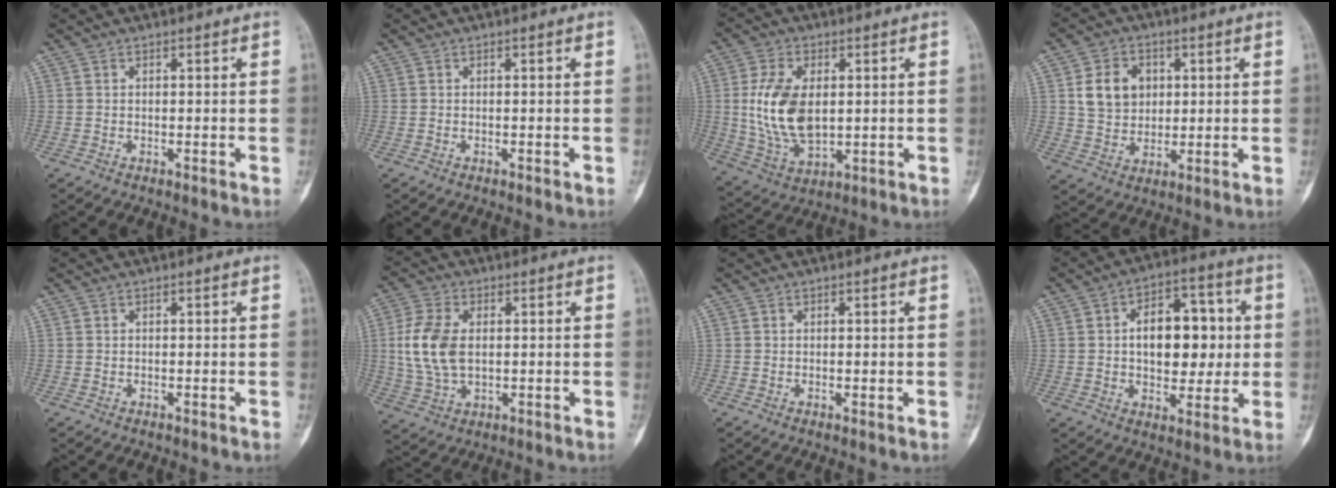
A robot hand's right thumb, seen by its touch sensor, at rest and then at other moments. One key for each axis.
{"total": 0.0}
{"total": 13.9, "fx": 1.3, "fy": 8.1, "fz": 11.1, "tx": -0.212, "ty": -0.010, "tz": 0.035}
{"total": 9.2, "fx": 2.2, "fy": 7.3, "fz": 5.1, "tx": -0.059, "ty": -0.006, "tz": 0.044}
{"total": 0.0}
{"total": 11.0, "fx": 1.0, "fy": 6.7, "fz": 8.6, "tx": -0.184, "ty": 0.001, "tz": 0.025}
{"total": 0.8, "fx": 0.0, "fy": 0.3, "fz": 0.7, "tx": -0.006, "ty": -0.002, "tz": 0.000}
{"total": 14.9, "fx": 1.4, "fy": 9.1, "fz": 11.7, "tx": -0.127, "ty": 0.018, "tz": 0.020}